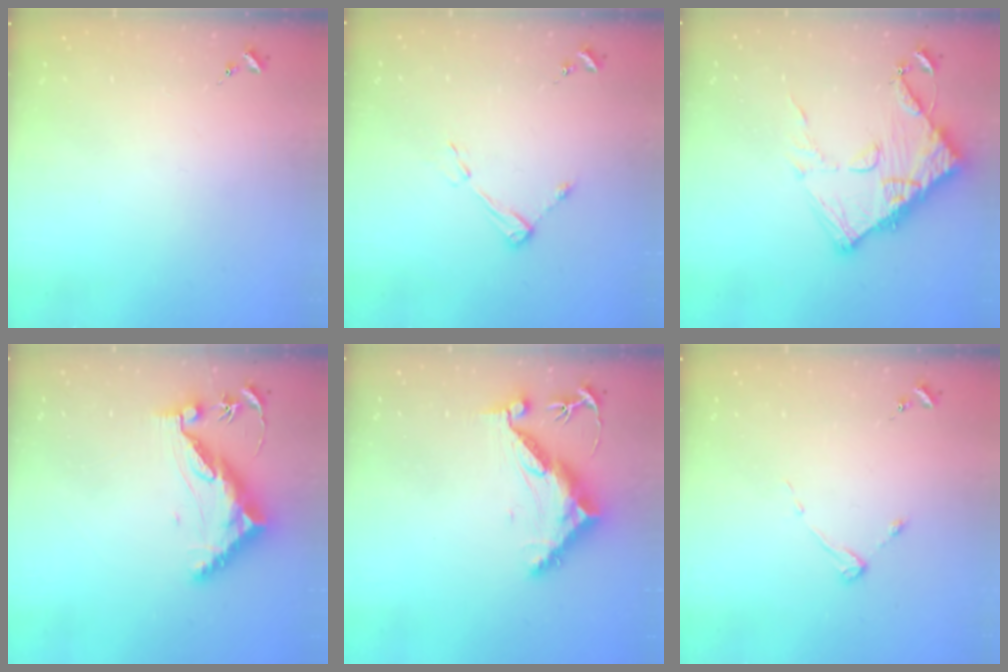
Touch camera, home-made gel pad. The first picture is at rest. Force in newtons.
{"total": 6.0, "press": 5.9, "slide": 0.6}
{"total": 14.5, "press": 14.5, "slide": 1.4}
{"total": 11.5, "press": 11.4, "slide": 0.7}
{"total": 11.4, "press": 11.4, "slide": 0.8}
{"total": 3.1, "press": 3.1, "slide": 0.4}